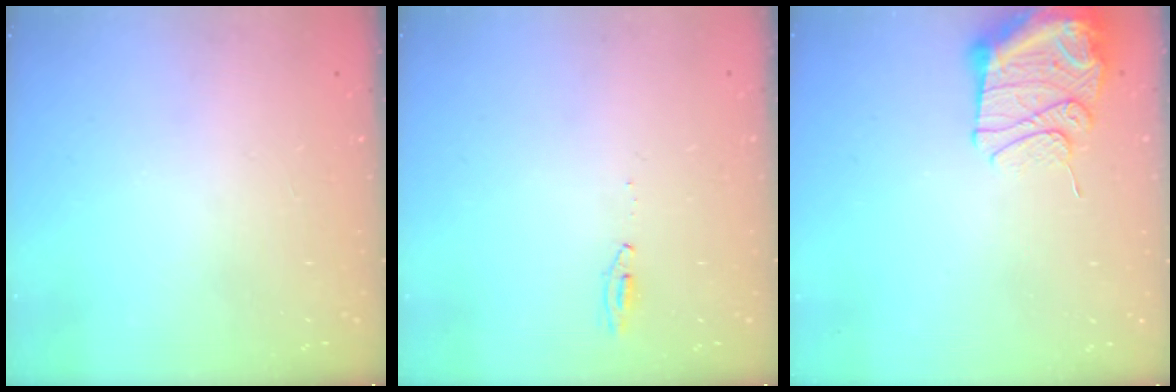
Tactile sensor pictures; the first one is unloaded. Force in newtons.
{"total": 17.2, "press": 4.3, "slide": 16.7}
{"total": 12.9, "press": 12.6, "slide": 2.9}